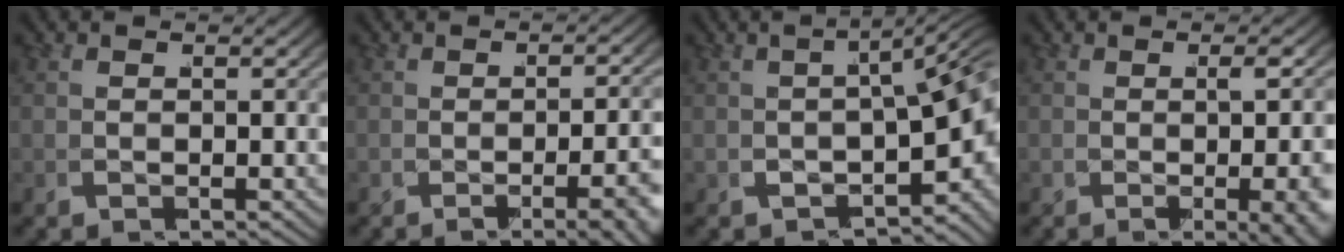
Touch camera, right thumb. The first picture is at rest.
{"total": 5.4, "force": [-1.8, 1.3, 4.9], "torque": [-0.046, 0.016, -0.035]}
{"total": 6.6, "force": [-1.1, 2.7, 5.9], "torque": [-0.060, 0.000, -0.011]}
{"total": 5.5, "force": [-1.0, 1.1, 5.2], "torque": [-0.062, -0.002, -0.012]}